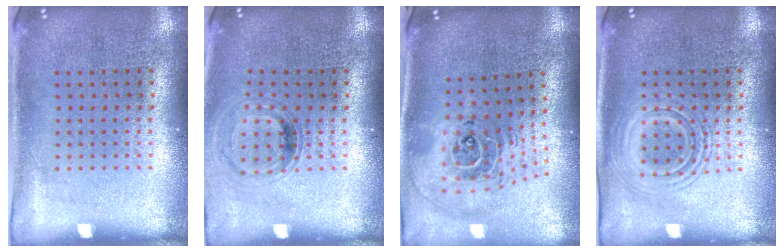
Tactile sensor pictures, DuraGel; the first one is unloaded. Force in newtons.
{"total": 0.8, "press": 0.7, "slide": 0.2}
{"total": 2.5, "press": 1.7, "slide": 1.8}
{"total": 1.9, "press": 1.9, "slide": 0.3}